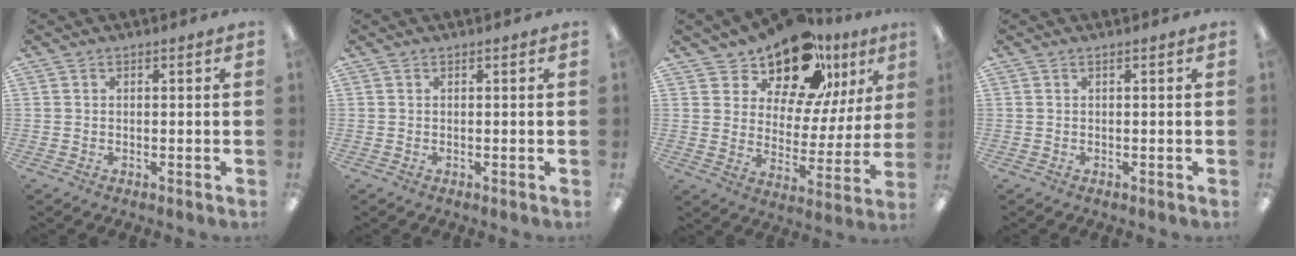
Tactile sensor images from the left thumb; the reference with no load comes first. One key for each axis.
{"total": 0.0}
{"total": 16.6, "fx": 13.6, "fy": 7.4, "fz": 6.1, "tx": -0.111, "ty": -0.098, "tz": 0.242}
{"total": 0.0}